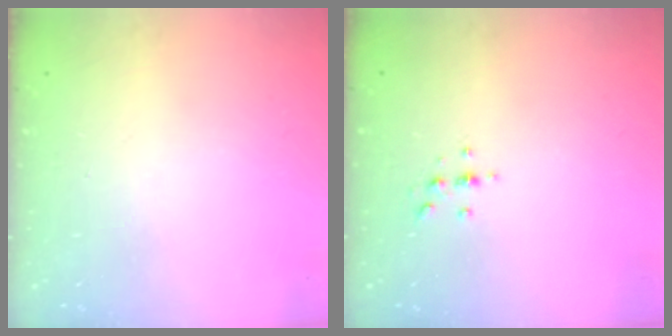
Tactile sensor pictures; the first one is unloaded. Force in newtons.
{"total": 2.4, "press": 2.4, "slide": 0.3}